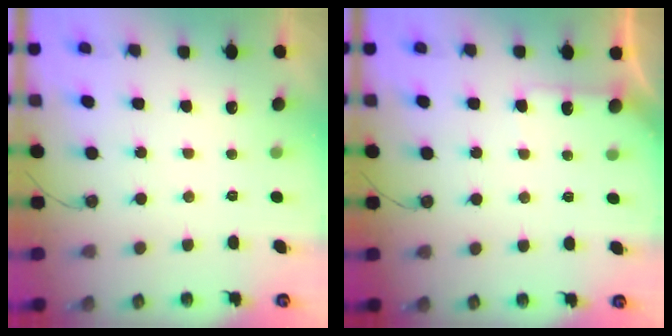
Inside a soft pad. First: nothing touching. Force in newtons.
{"total": 3.9, "press": 3.8, "slide": 0.5}